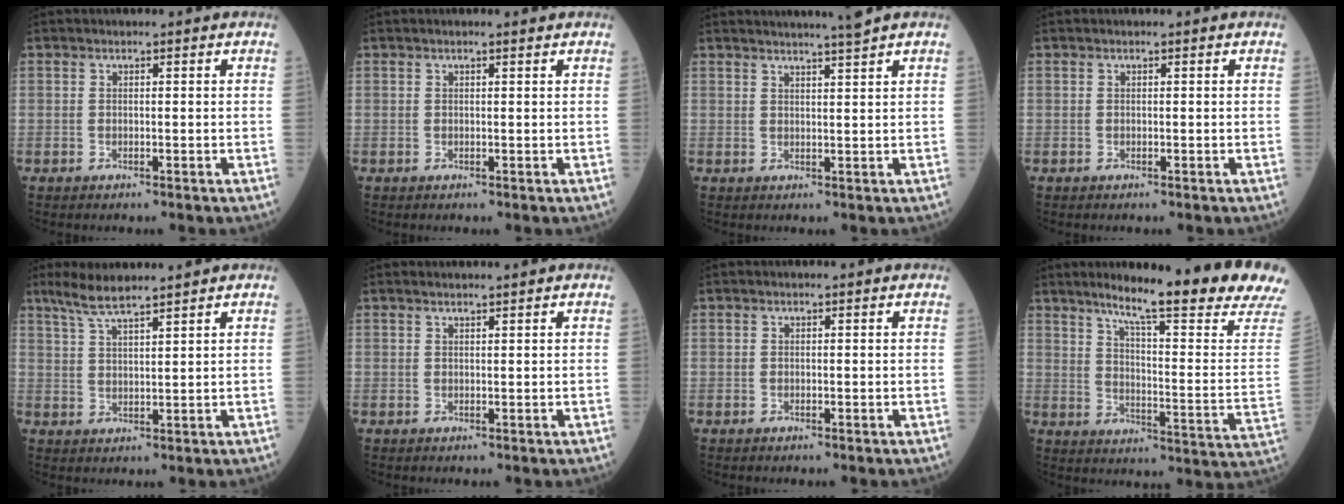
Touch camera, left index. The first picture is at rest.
{"total": 1.0, "force": [0.9, 0.1, 0.5], "torque": [-0.010, 0.006, 0.015]}
{"total": 4.2, "force": [3.7, -1.2, 1.6], "torque": [-0.026, -0.002, 0.055]}
{"total": 0.0}
{"total": 5.6, "force": [4.7, 0.2, 3.1], "torque": [-0.070, 0.012, 0.095]}
{"total": 2.2, "force": [2.1, 0.0, 0.8], "torque": [-0.011, 0.014, 0.033]}
{"total": 0.0}
{"total": 21.7, "force": [17.7, -1.2, 12.6], "torque": [-0.181, -0.067, 0.233]}